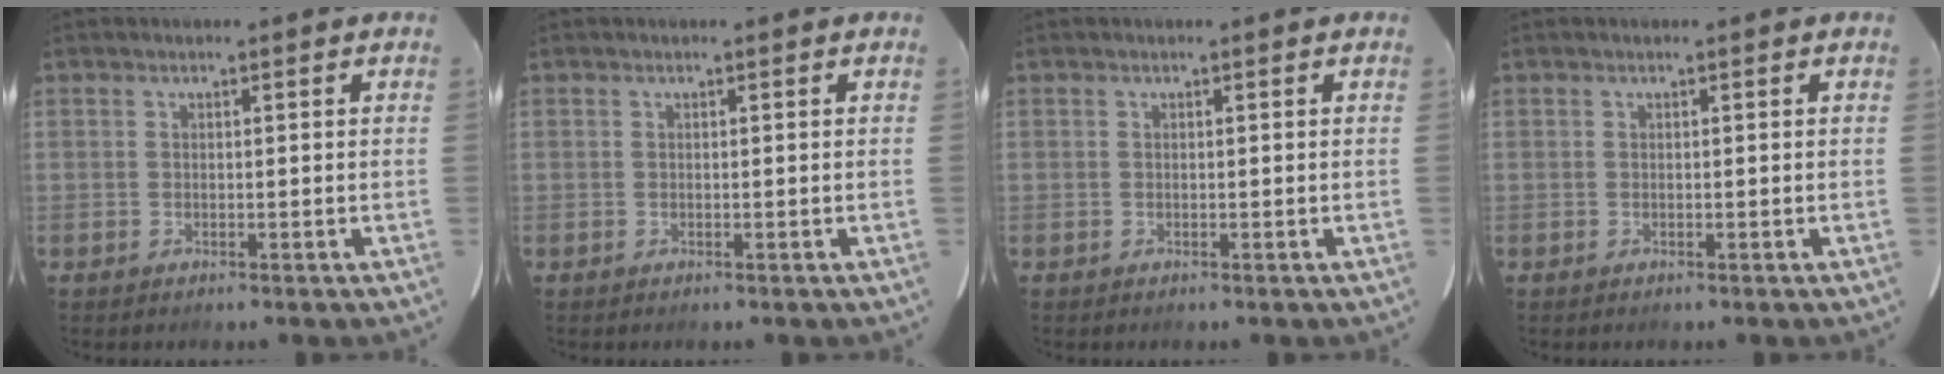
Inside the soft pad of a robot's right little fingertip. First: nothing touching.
{"total": 0.0}
{"total": 0.0}
{"total": 0.0}